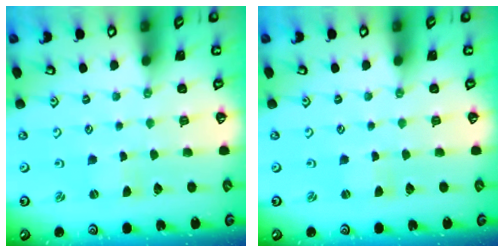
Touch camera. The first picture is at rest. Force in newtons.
{"total": 0.7, "press": 0.7, "slide": 0.2}